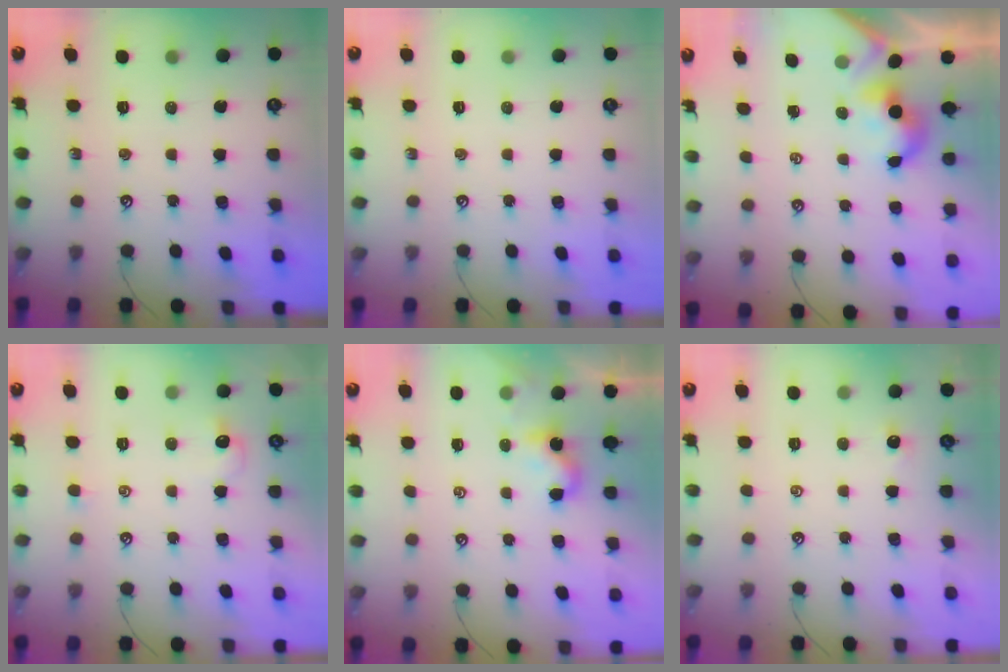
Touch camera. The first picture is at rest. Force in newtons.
{"total": 0.0}
{"total": 1.0, "press": 0.9, "slide": 0.5}
{"total": 1.0, "press": 0.9, "slide": 0.6}
{"total": 1.3, "press": 1.3, "slide": 0.3}
{"total": 1.4, "press": 1.3, "slide": 0.3}